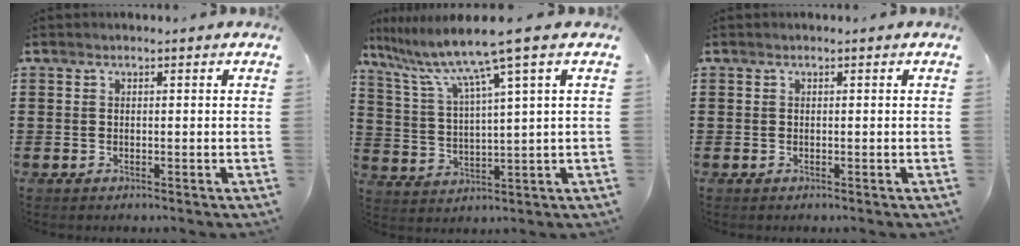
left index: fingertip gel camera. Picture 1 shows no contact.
{"total": 9.1, "force": [6.3, -0.6, 6.5], "torque": [-0.151, -0.034, 0.101]}
{"total": 0.0}